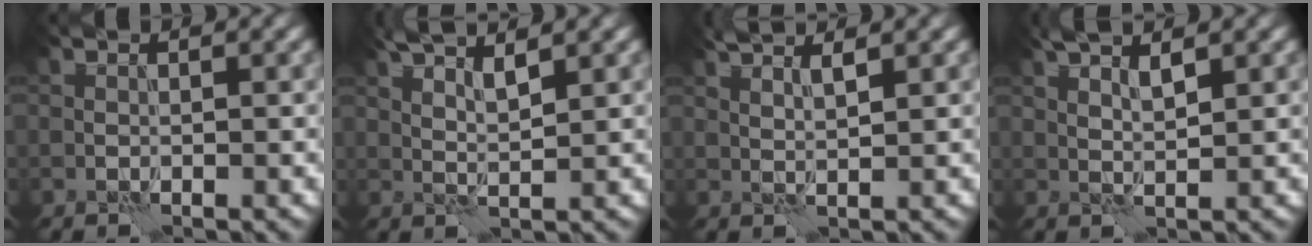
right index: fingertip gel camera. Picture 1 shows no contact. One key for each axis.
{"total": 3.5, "fx": 2.3, "fy": 0.7, "fz": 2.6, "tx": -0.053, "ty": 0.004, "tz": 0.043}
{"total": 2.7, "fx": 1.9, "fy": 0.5, "fz": 1.9, "tx": -0.032, "ty": 0.001, "tz": 0.029}
{"total": 2.8, "fx": 1.7, "fy": 0.6, "fz": 2.2, "tx": -0.042, "ty": -0.001, "tz": 0.034}